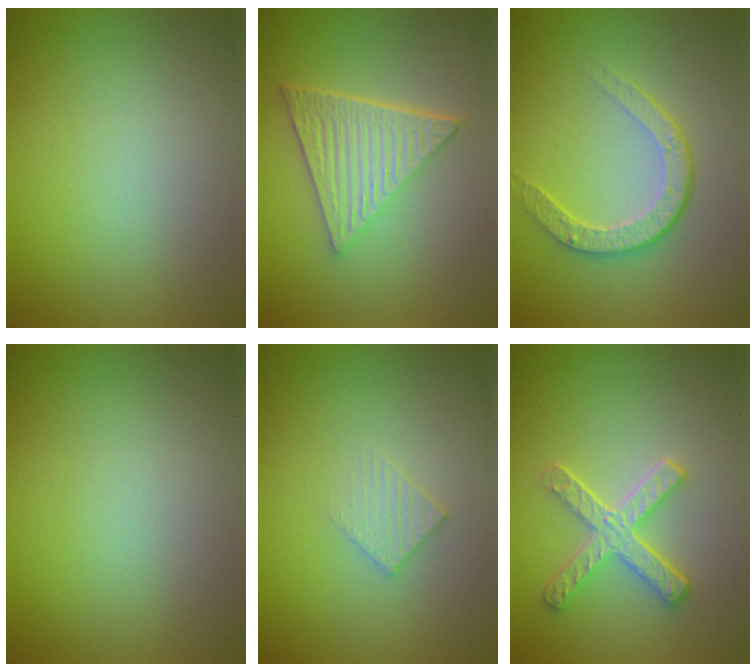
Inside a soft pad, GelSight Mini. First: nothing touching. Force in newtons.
{"total": 6.7, "press": 4.4, "slide": 5.0}
{"total": 3.5, "press": 2.9, "slide": 2.0}
{"total": 0.0}
{"total": 1.4, "press": 1.4, "slide": 0.2}
{"total": 3.3, "press": 3.0, "slide": 1.3}